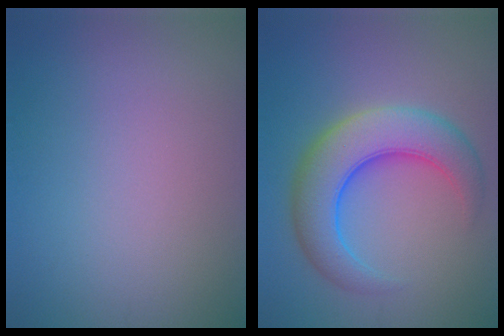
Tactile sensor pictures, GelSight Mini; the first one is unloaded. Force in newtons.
{"total": 7.9, "press": 7.8, "slide": 0.3}